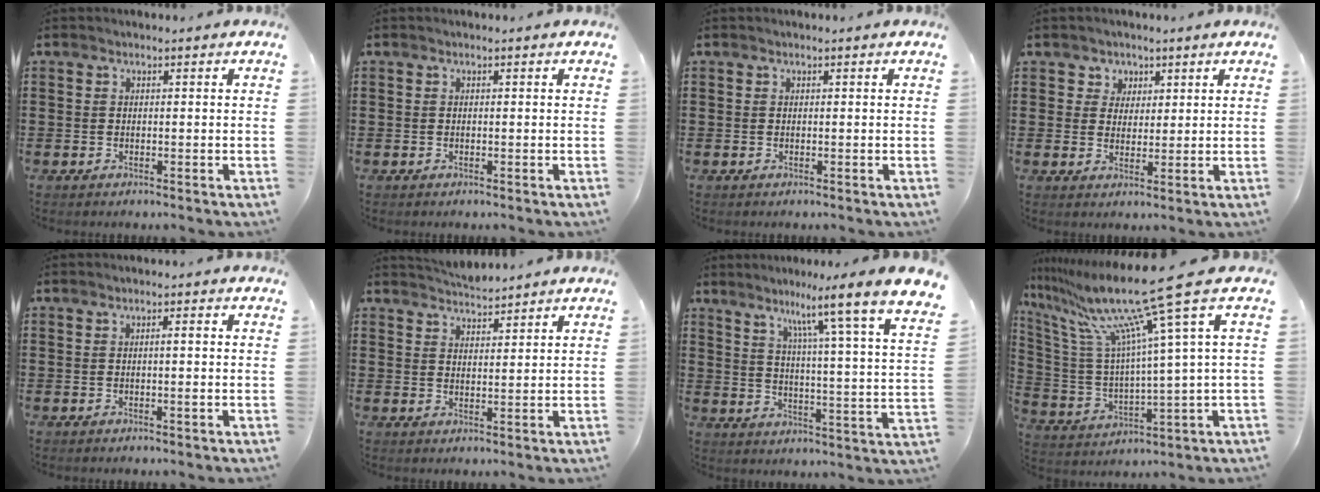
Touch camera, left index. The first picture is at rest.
{"total": 0.0}
{"total": 0.0}
{"total": 3.0, "force": [1.5, 2.6, -0.2], "torque": [-0.005, 0.008, 0.024]}
{"total": 1.4, "force": [0.0, 0.0, 1.4], "torque": [-0.024, -0.001, -0.002]}
{"total": 3.0, "force": [3.0, 0.1, 0.2], "torque": [-0.011, -0.006, 0.057]}
{"total": 8.8, "force": [7.0, -1.4, 5.2], "torque": [-0.092, -0.075, 0.096]}
{"total": 15.8, "force": [10.5, -0.3, 11.8], "torque": [-0.272, -0.073, 0.157]}